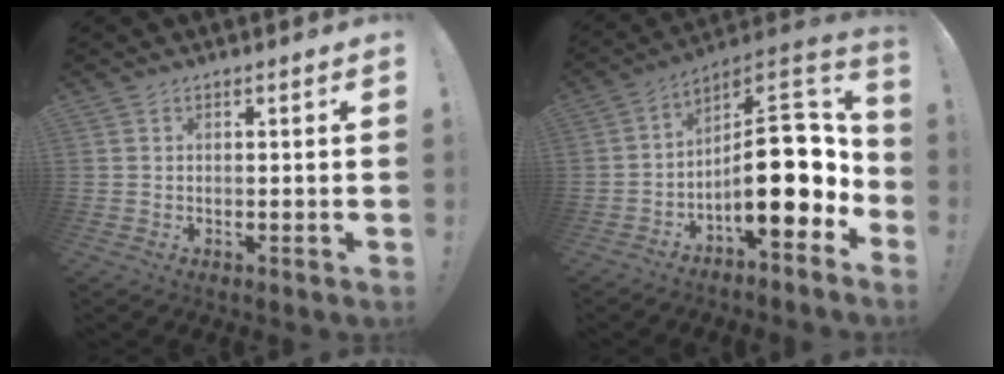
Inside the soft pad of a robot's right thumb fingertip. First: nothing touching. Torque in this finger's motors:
{"motor_torque": [3.05, 1.96, 2.01, -0.76, 0.11]}